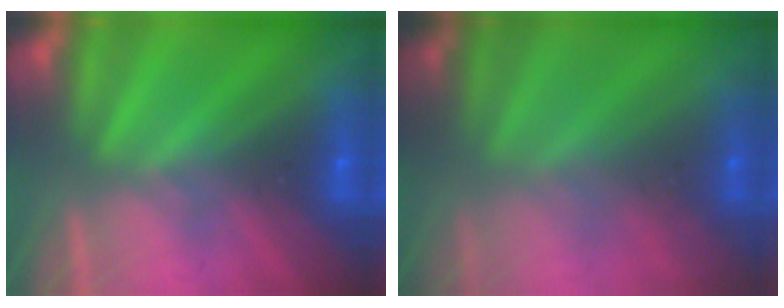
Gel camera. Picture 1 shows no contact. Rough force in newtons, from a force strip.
{"total": 6.3}